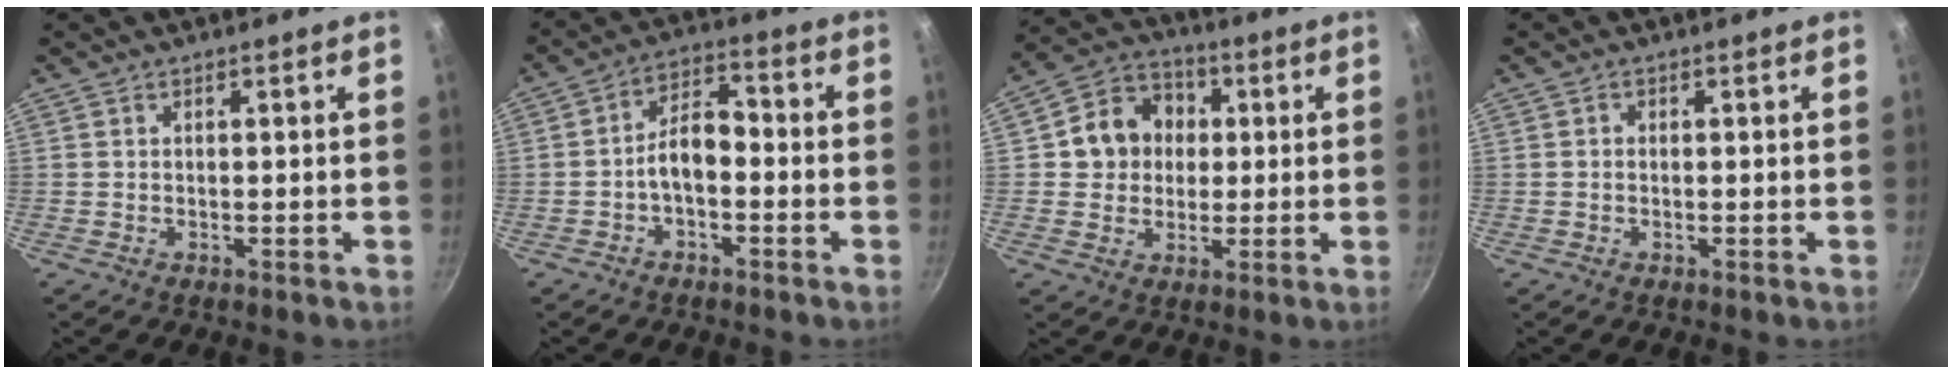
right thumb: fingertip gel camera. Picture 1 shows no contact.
{"total": 6.7, "force": [-2.0, 3.7, 5.2], "torque": [-0.074, 0.038, -0.042]}
{"total": 11.0, "force": [1.6, 9.8, 4.8], "torque": [-0.045, 0.017, 0.012]}
{"total": 0.5, "force": [-0.2, 0.4, 0.2], "torque": [0.000, 0.002, -0.004]}